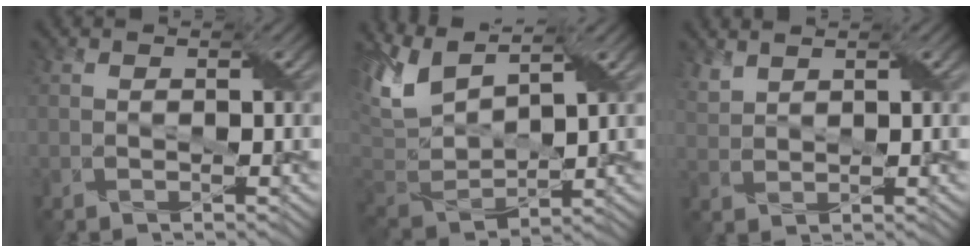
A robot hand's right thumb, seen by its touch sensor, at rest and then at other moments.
{"total": 8.3, "force": [4.9, 3.2, 5.8], "torque": [-0.155, 0.011, 0.097]}
{"total": 2.1, "force": [1.8, 0.5, 0.8], "torque": [-0.028, 0.004, 0.047]}